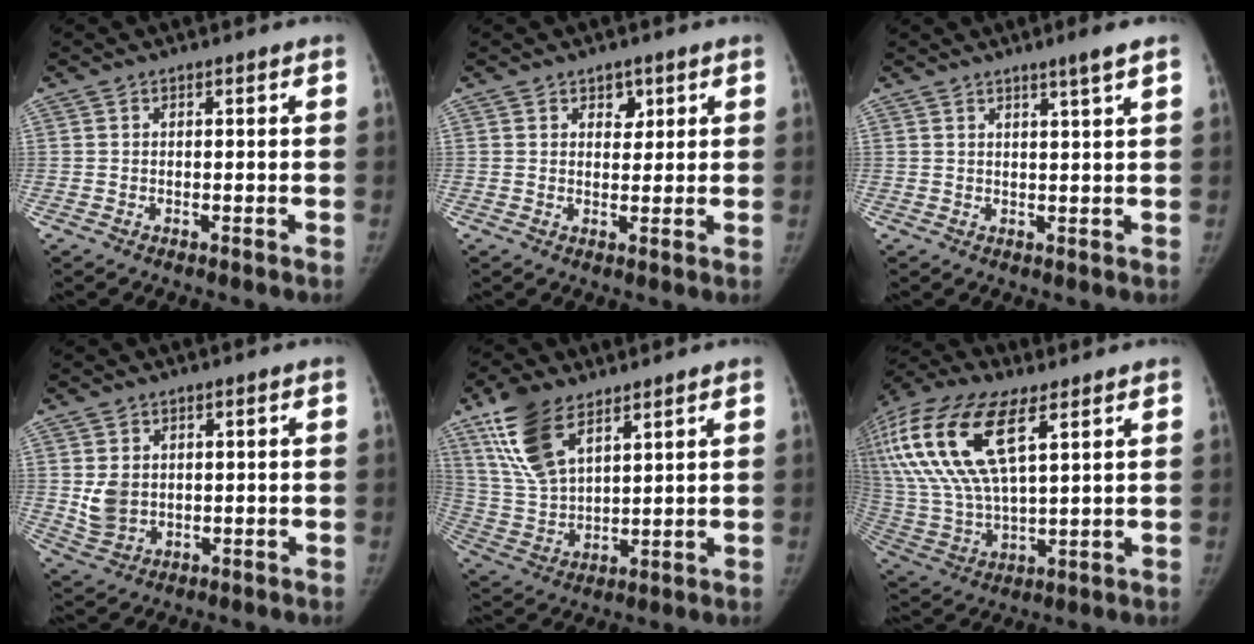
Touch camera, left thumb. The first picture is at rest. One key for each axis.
{"total": 3.0, "fx": 1.7, "fy": 2.1, "fz": 1.4, "tx": 0.003, "ty": -0.010, "tz": 0.025}
{"total": 3.3, "fx": 2.2, "fy": -0.5, "fz": 2.4, "tx": -0.039, "ty": -0.016, "tz": 0.038}
{"total": 5.5, "fx": 0.8, "fy": 4.4, "fz": 3.1, "tx": -0.044, "ty": -0.011, "tz": 0.029}
{"total": 13.9, "fx": 8.4, "fy": 6.5, "fz": 8.9, "tx": -0.165, "ty": -0.027, "tz": 0.171}
{"total": 25.2, "fx": 10.2, "fy": 11.2, "fz": 20.1, "tx": -0.455, "ty": 0.003, "tz": 0.193}